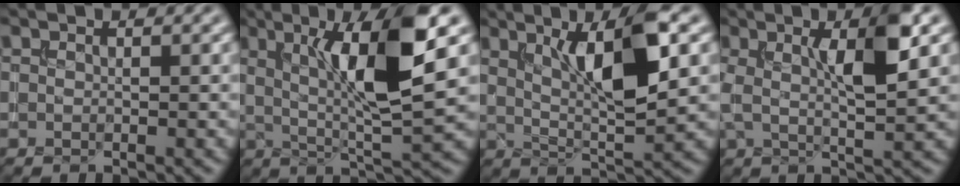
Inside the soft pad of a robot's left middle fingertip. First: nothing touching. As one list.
[{"total": 9.2, "force": [2.5, 1.8, 8.6], "torque": [-0.137, -0.002, 0.046]}, {"total": 7.6, "force": [2.5, 1.7, 7.0], "torque": [-0.112, 0.004, 0.043]}, {"total": 6.4, "force": [1.8, 1.3, 6.0], "torque": [-0.101, 0.004, 0.028]}]